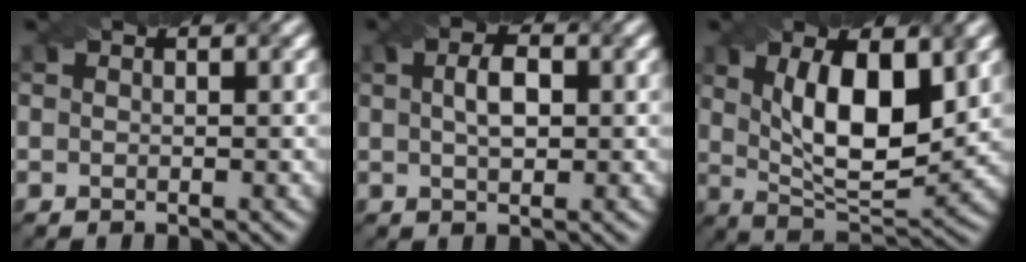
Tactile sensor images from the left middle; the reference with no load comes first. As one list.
[{"total": 2.8, "force": [0.4, 1.3, 2.4], "torque": [-0.051, 0.006, 0.009]}, {"total": 9.7, "force": [2.3, 3.9, 8.6], "torque": [-0.147, -0.006, 0.041]}]